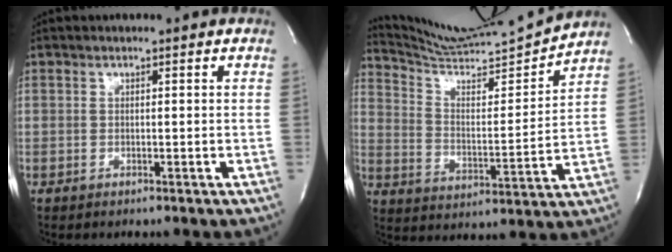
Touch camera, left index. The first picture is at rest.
{"total": 15.1, "force": [14.7, -1.6, 3.1], "torque": [-0.064, -0.029, 0.241]}